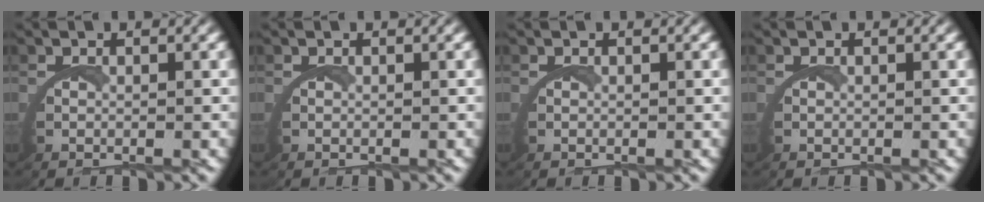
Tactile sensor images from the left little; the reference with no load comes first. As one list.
[{"total": 0.0}, {"total": 0.0}, {"total": 0.0}]